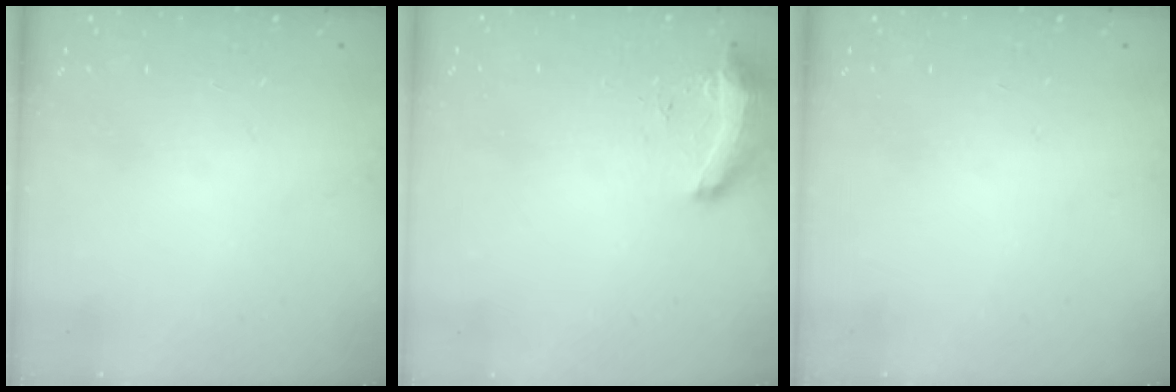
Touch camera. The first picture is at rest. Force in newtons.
{"total": 9.4, "press": 9.4, "slide": 0.8}
{"total": 0.0}